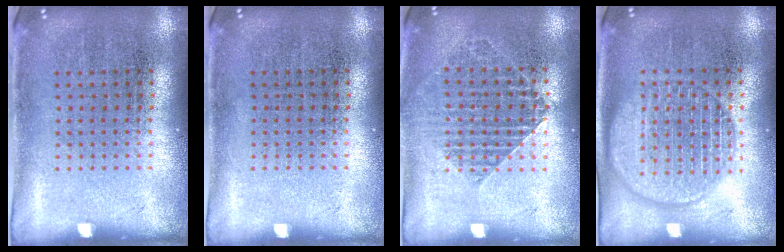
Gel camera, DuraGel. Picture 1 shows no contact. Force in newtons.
{"total": 0.0}
{"total": 1.3, "press": 1.2, "slide": 0.4}
{"total": 2.3, "press": 2.3, "slide": 0.3}